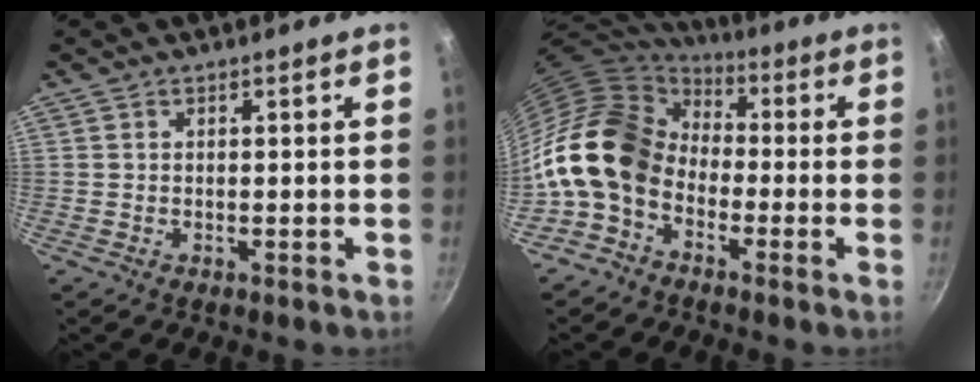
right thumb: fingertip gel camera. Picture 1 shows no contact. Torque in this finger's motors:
{"motor_torque": [2.30, 2.20, 1.38, -1.39, 0.26]}